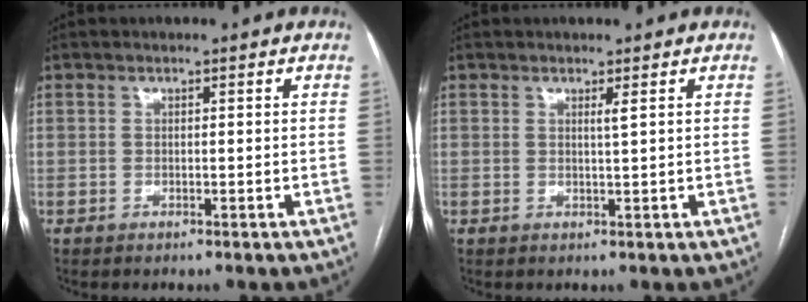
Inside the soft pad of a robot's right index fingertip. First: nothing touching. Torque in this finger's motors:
{"motor_torque": [0.05, 0.00, 0.03, 0.01]}